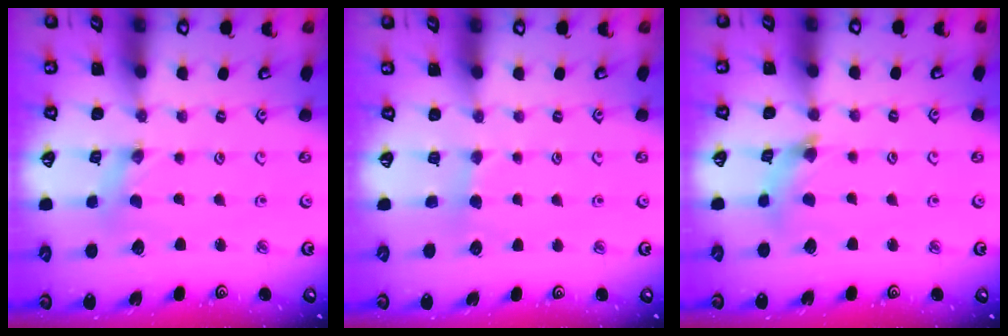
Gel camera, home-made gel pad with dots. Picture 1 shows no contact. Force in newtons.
{"total": 2.7, "press": 2.6, "slide": 0.4}
{"total": 4.4, "press": 4.4, "slide": 0.6}